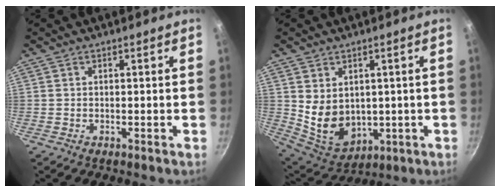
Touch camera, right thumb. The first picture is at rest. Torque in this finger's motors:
{"motor_torque": [-0.82, 0.88, 0.93, 0.57, 0.34]}